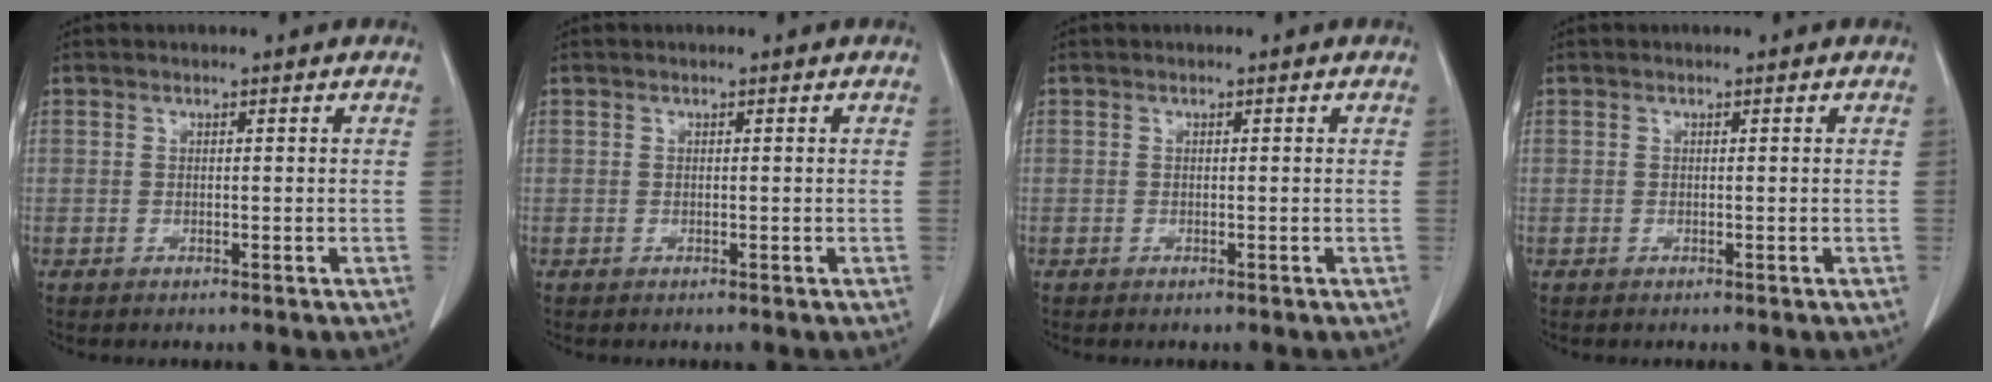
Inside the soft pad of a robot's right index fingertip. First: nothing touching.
{"total": 0.0}
{"total": 0.0}
{"total": 0.0}